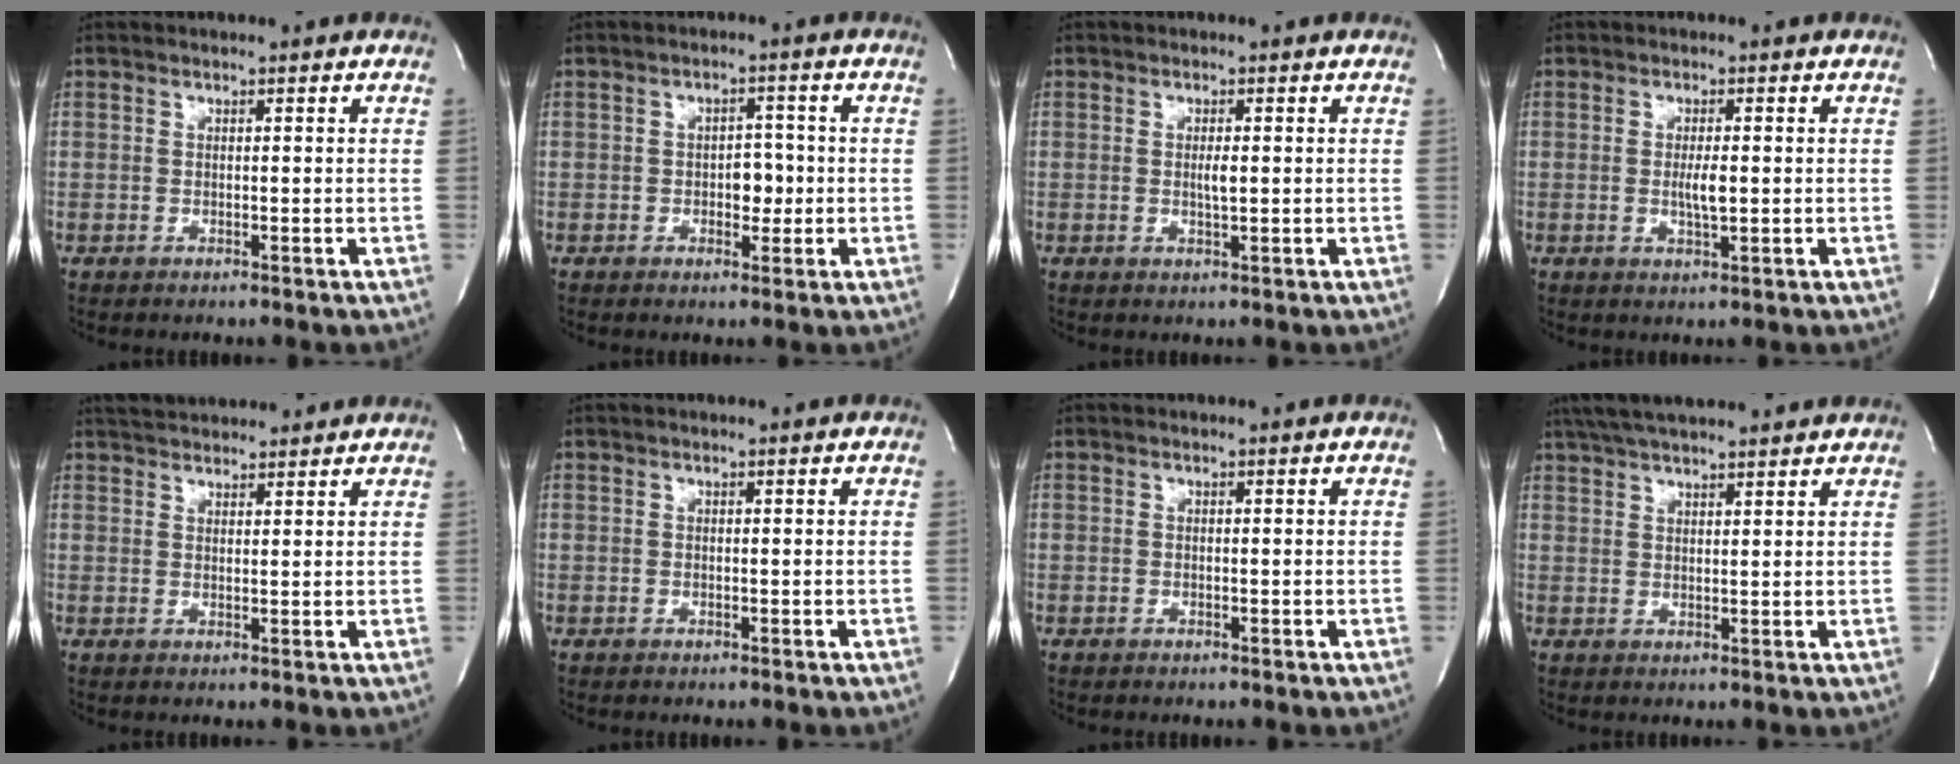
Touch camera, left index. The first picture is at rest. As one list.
[{"total": 3.4, "force": [-0.6, 2.1, 2.6], "torque": [-0.031, 0.006, -0.006]}, {"total": 1.7, "force": [0.0, 0.3, 1.7], "torque": [-0.035, -0.001, 0.001]}, {"total": 2.8, "force": [-0.2, 0.5, 2.8], "torque": [-0.055, -0.003, -0.002]}, {"total": 8.4, "force": [7.8, 1.8, 2.4], "torque": [-0.040, 0.031, 0.113]}, {"total": 0.0}, {"total": 0.0}, {"total": 12.4, "force": [10.9, 1.5, 5.7], "torque": [-0.101, 0.038, 0.165]}]